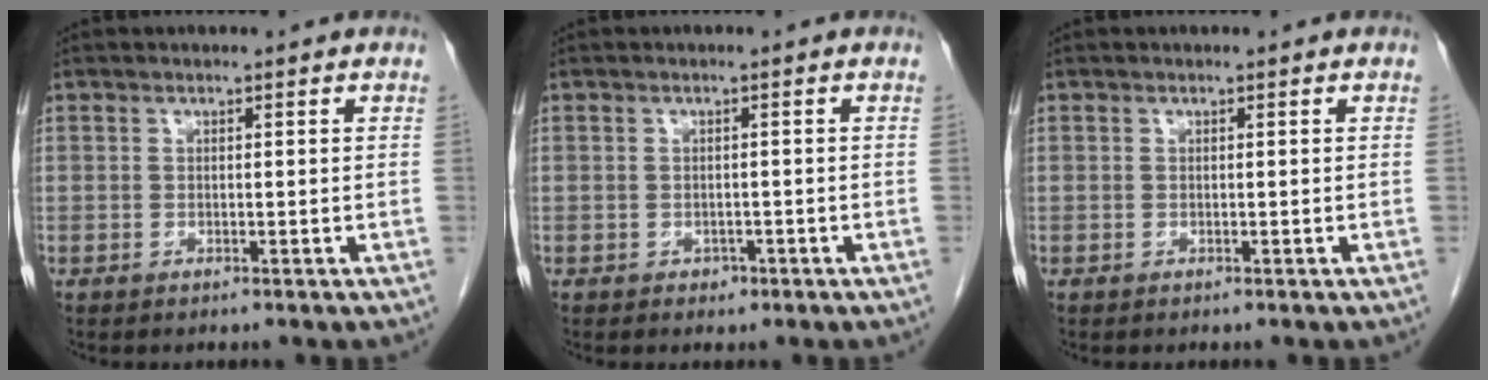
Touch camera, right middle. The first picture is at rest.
{"total": 1.1, "force": [-0.6, 0.9, 0.4], "torque": [-0.006, 0.003, -0.006]}
{"total": 0.0}